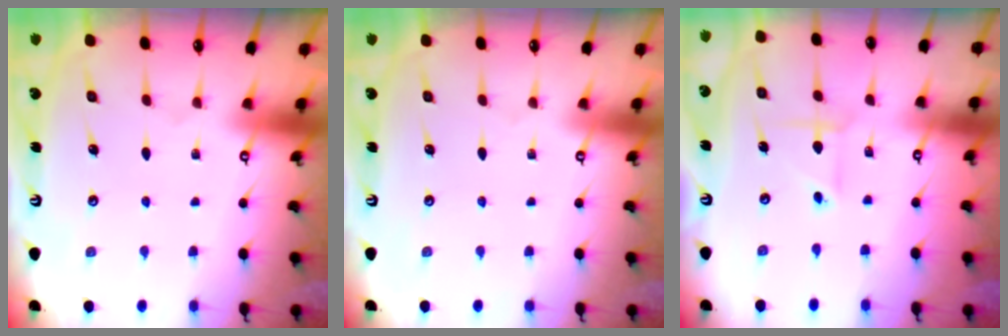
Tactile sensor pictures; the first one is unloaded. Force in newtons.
{"total": 0.0}
{"total": 2.6, "press": 2.6, "slide": 0.3}